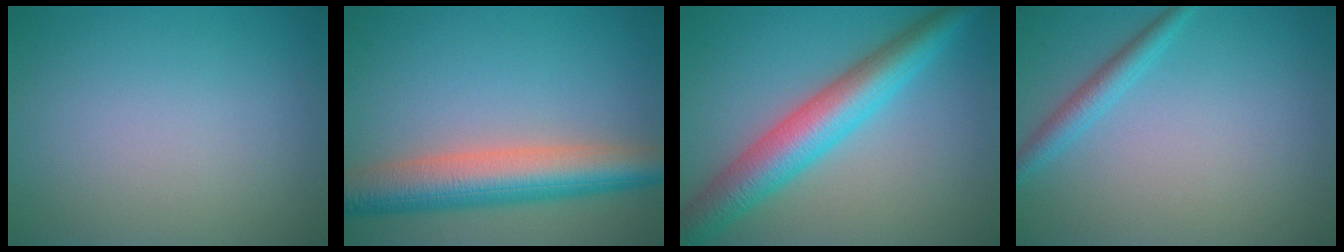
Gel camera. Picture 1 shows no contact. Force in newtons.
{"total": 7.7, "press": 7.7, "slide": 0.4}
{"total": 7.2, "press": 7.2, "slide": 0.1}
{"total": 2.1, "press": 2.1, "slide": 0.1}